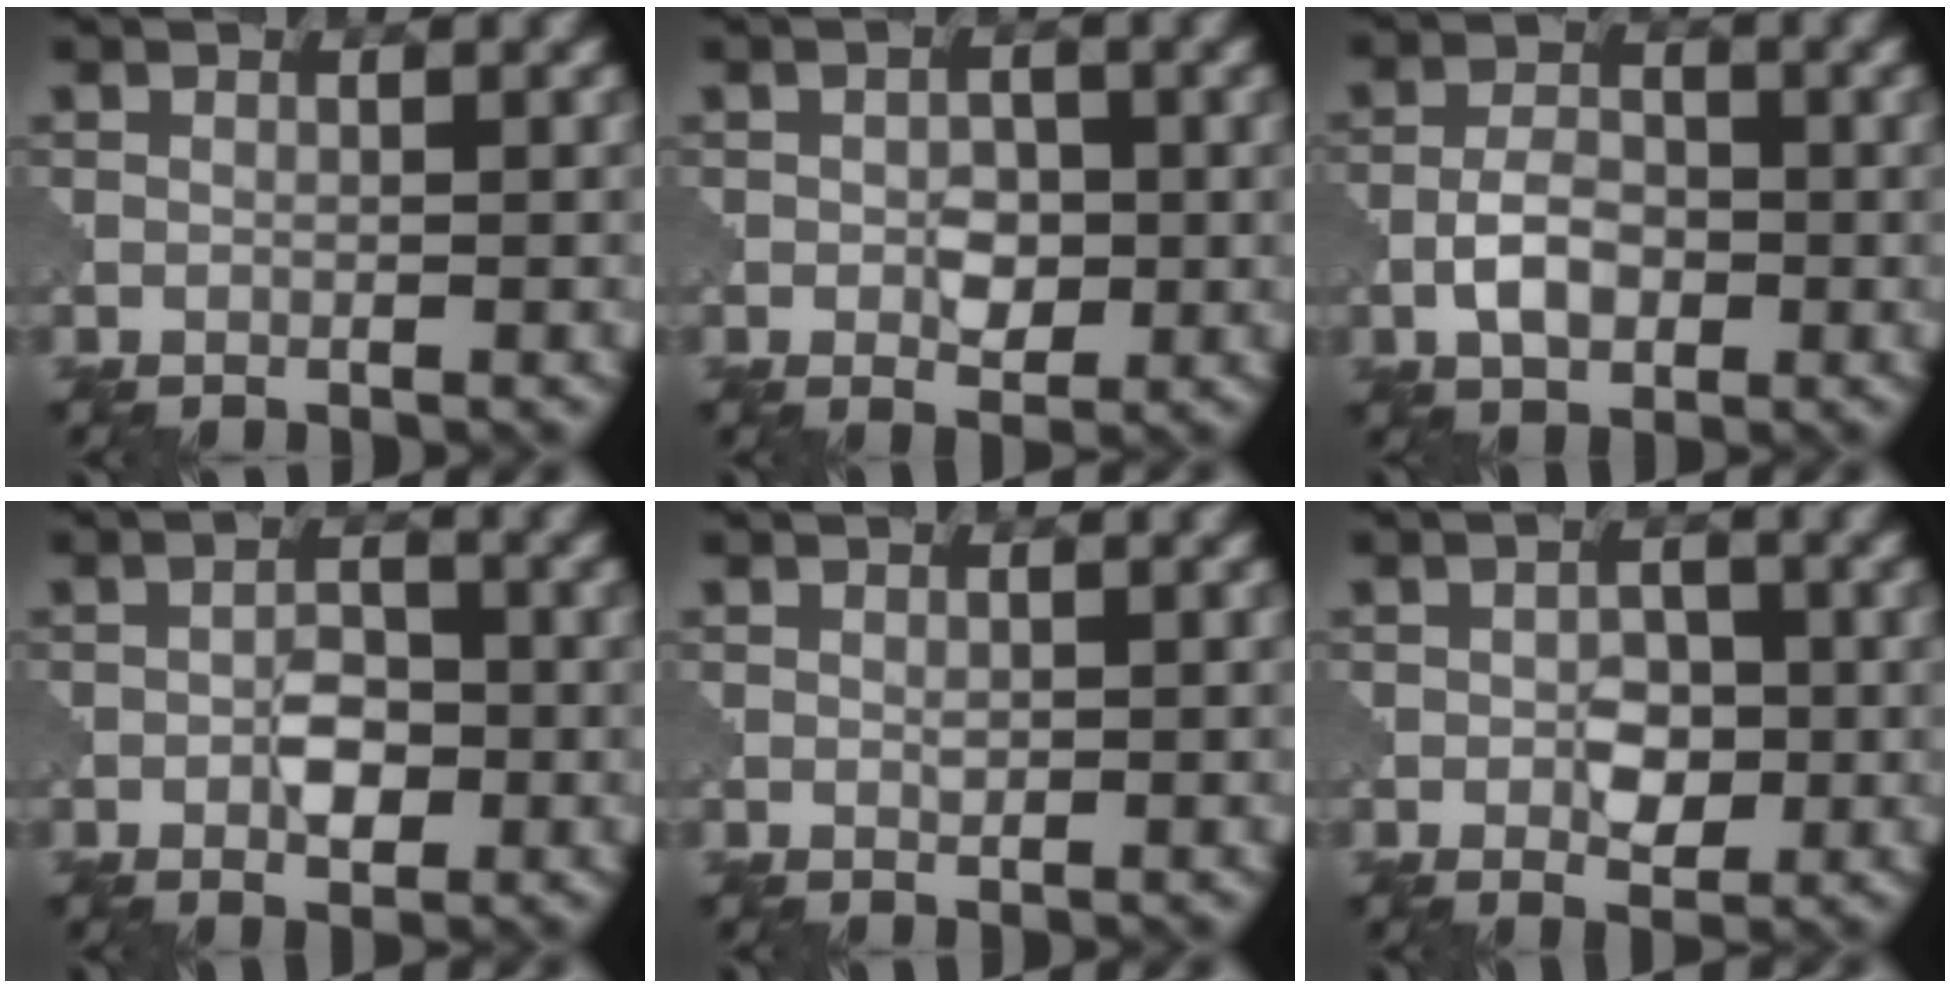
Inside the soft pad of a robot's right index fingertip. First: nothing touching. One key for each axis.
{"total": 1.9, "fx": 0.2, "fy": 1.4, "fz": 1.2, "tx": -0.020, "ty": -0.001, "tz": 0.008}
{"total": 3.3, "fx": -0.8, "fy": 2.2, "fz": 2.4, "tx": -0.044, "ty": 0.005, "tz": -0.014}
{"total": 2.3, "fx": -0.3, "fy": 1.4, "fz": 1.8, "tx": -0.030, "ty": 0.004, "tz": -0.001}
{"total": 0.6, "fx": 0.5, "fy": 0.3, "fz": 0.3, "tx": -0.010, "ty": -0.001, "tz": 0.015}
{"total": 2.2, "fx": 0.0, "fy": 1.6, "fz": 1.4, "tx": -0.021, "ty": 0.001, "tz": 0.006}